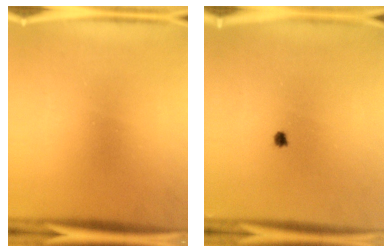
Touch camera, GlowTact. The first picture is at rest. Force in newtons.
{"total": 0.6}